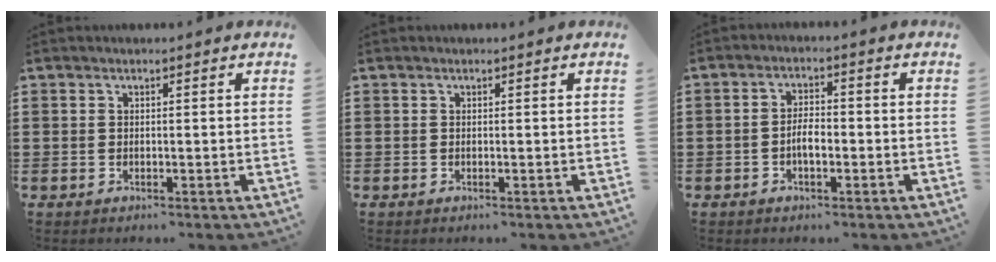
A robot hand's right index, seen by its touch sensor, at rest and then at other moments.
{"total": 0.0}
{"total": 3.3, "force": [-1.0, 1.3, 2.8], "torque": [-0.059, 0.003, -0.022]}